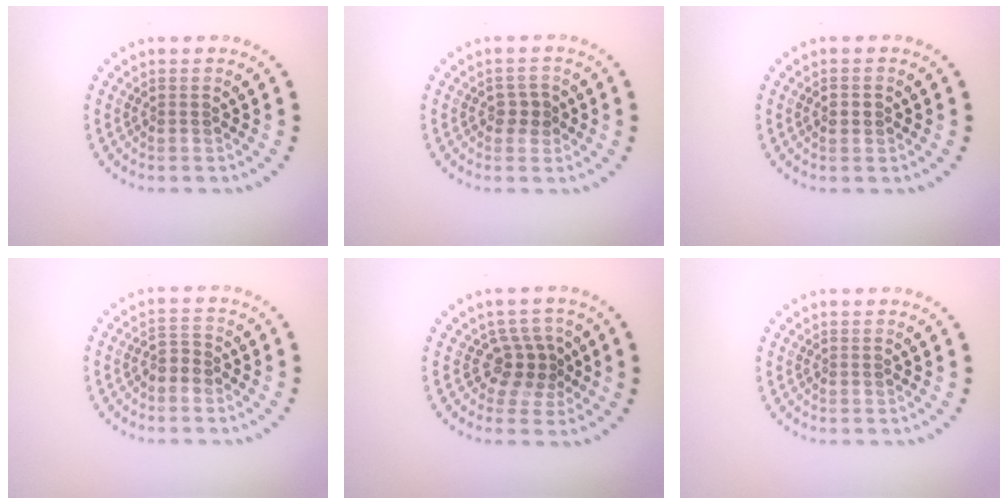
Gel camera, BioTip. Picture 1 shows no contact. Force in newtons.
{"total": 1.5, "press": 1.4, "slide": 0.4}
{"total": 1.4, "press": 1.4, "slide": 0.2}
{"total": 1.6, "press": 1.4, "slide": 0.7}
{"total": 2.9, "press": 2.1, "slide": 1.9}
{"total": 0.0}